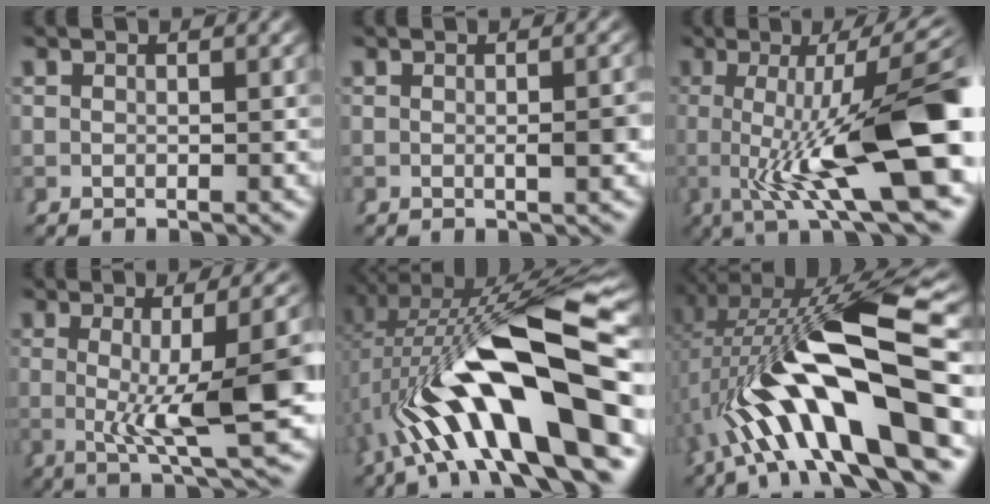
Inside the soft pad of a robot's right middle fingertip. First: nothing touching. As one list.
[{"total": 2.1, "force": [-0.5, 0.2, 2.0], "torque": [-0.032, -0.001, -0.008]}, {"total": 12.9, "force": [-1.4, 3.0, 12.4], "torque": [-0.189, -0.008, -0.012]}, {"total": 9.7, "force": [-0.7, 2.0, 9.5], "torque": [-0.127, -0.005, -0.001]}, {"total": 14.7, "force": [-1.4, 5.4, 13.6], "torque": [-0.248, -0.005, -0.003]}, {"total": 13.4, "force": [-0.6, 4.5, 12.6], "torque": [-0.231, -0.001, 0.007]}]